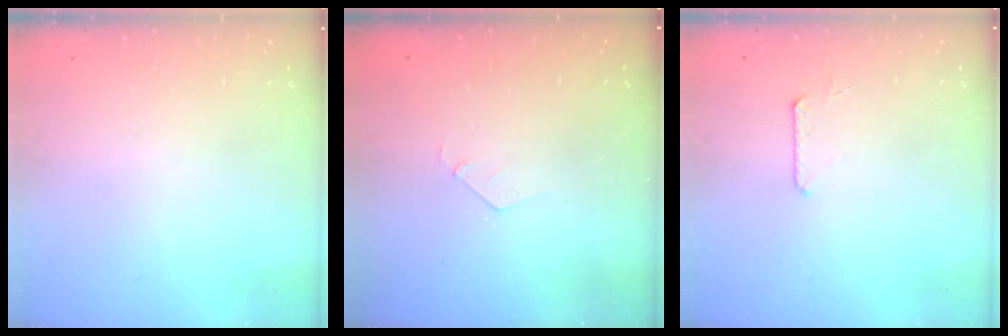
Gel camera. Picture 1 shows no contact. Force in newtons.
{"total": 2.8, "press": 2.8, "slide": 0.1}
{"total": 5.9, "press": 5.8, "slide": 0.6}